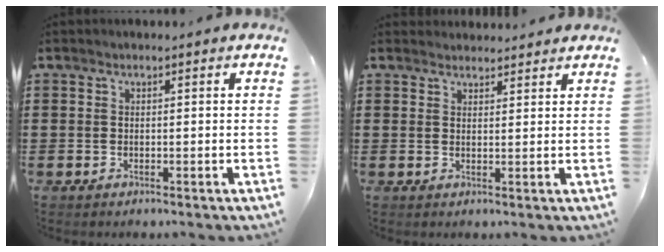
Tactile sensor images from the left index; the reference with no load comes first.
{"total": 2.0, "force": [2.0, 0.4, -0.1], "torque": [-0.005, -0.002, 0.039]}